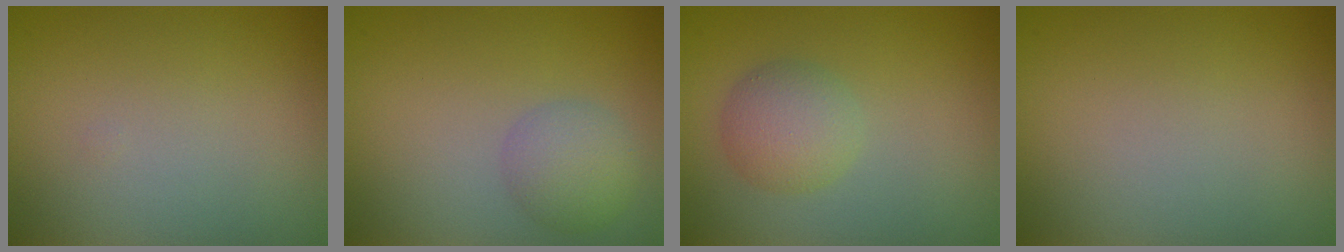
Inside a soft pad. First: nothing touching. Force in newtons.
{"total": 2.8, "press": 2.8, "slide": 0.1}
{"total": 3.0, "press": 3.0, "slide": 0.1}
{"total": 0.0}